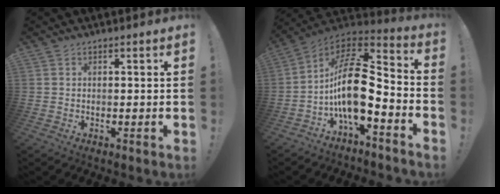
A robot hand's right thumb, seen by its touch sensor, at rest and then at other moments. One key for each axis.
{"total": 19.0, "fx": -1.9, "fy": 8.7, "fz": 16.8, "tx": -0.320, "ty": 0.011, "tz": -0.030}